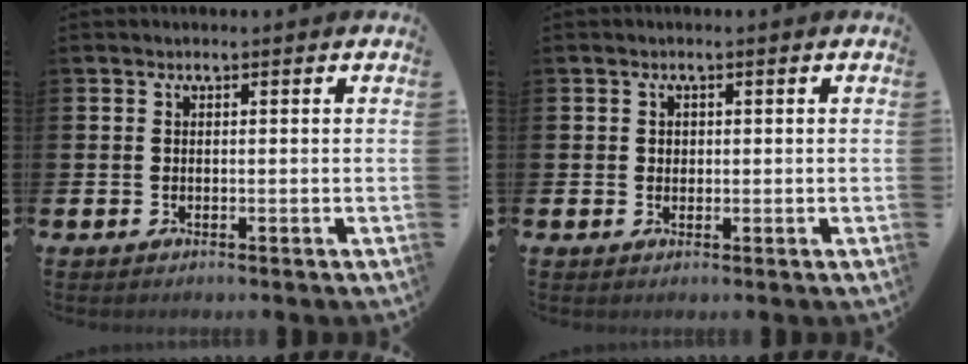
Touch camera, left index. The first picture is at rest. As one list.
[{"total": 1.0, "force": [0.5, 0.8, 0.3], "torque": [0.008, 0.002, 0.005]}]